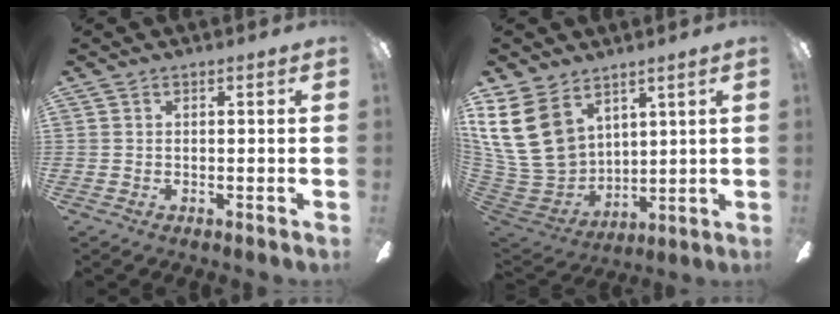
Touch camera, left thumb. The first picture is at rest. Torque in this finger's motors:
{"motor_torque": [2.28, 2.22, 0.28, -0.12, 0.19]}